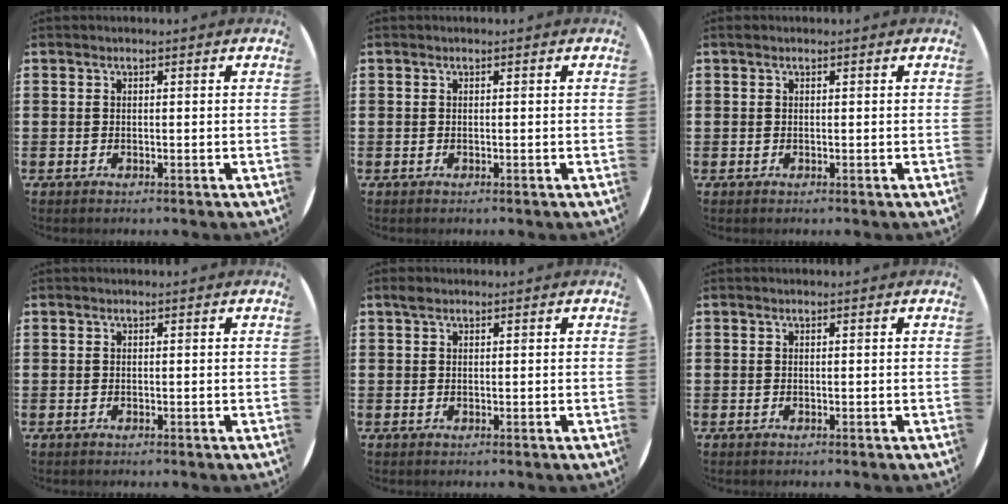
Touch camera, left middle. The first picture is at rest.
{"total": 0.0}
{"total": 0.0}
{"total": 0.0}
{"total": 0.9, "force": [0.7, 0.5, 0.3], "torque": [-0.001, 0.000, 0.011]}
{"total": 0.0}